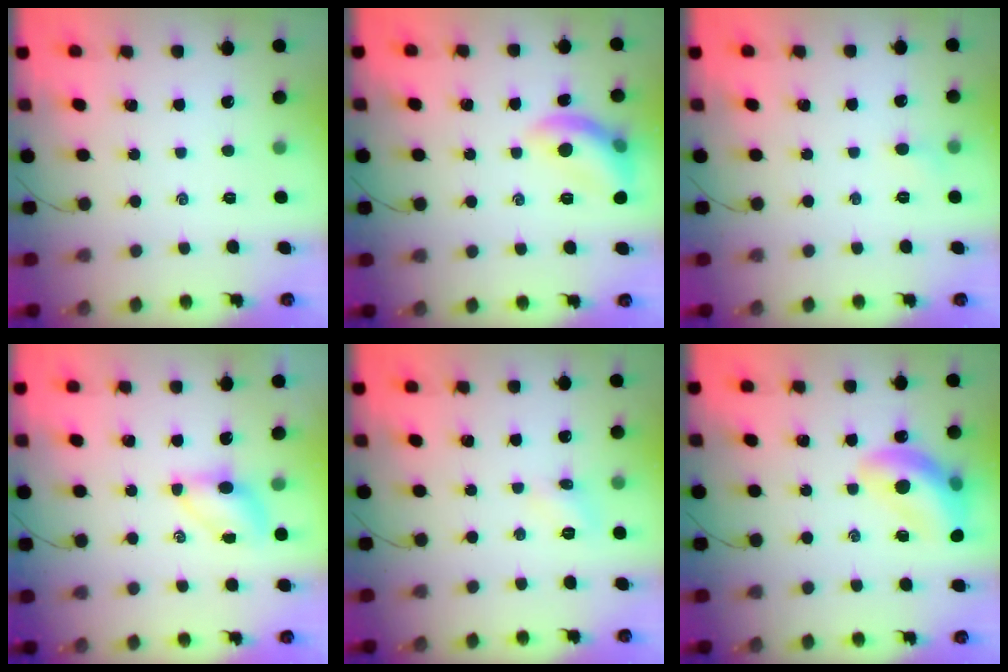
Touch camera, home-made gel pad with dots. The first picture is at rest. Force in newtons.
{"total": 11.2, "press": 11.1, "slide": 0.4}
{"total": 3.4, "press": 3.2, "slide": 1.2}
{"total": 4.6, "press": 4.5, "slide": 0.9}
{"total": 6.8, "press": 6.4, "slide": 2.1}
{"total": 16.2, "press": 15.8, "slide": 3.7}